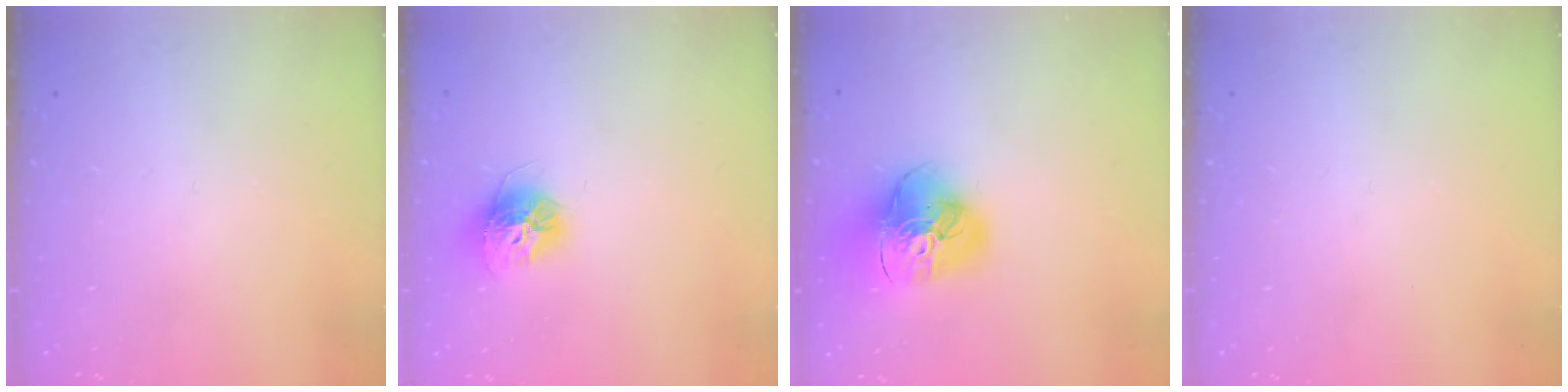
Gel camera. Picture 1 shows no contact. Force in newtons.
{"total": 12.0, "press": 11.9, "slide": 1.1}
{"total": 19.0, "press": 18.8, "slide": 2.2}
{"total": 0.0}